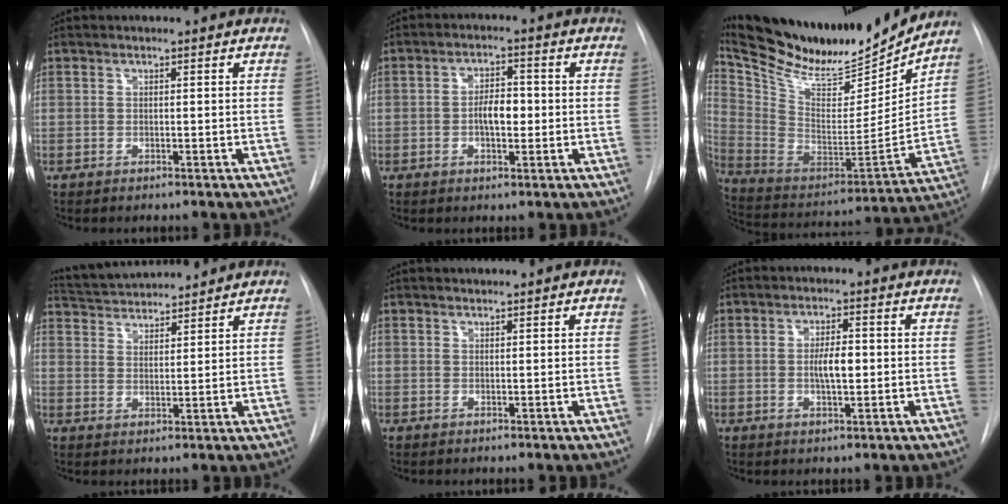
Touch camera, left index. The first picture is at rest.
{"total": 4.5, "force": [-0.6, 2.1, 4.0], "torque": [-0.068, 0.008, -0.009]}
{"total": 23.8, "force": [21.6, 4.6, 8.9], "torque": [-0.169, -0.045, 0.348]}
{"total": 10.0, "force": [9.6, 0.9, 2.4], "torque": [-0.052, 0.026, 0.161]}
{"total": 0.9, "force": [0.9, -0.1, 0.1], "torque": [-0.004, 0.009, 0.020]}
{"total": 4.0, "force": [-0.1, 1.3, 3.8], "torque": [-0.067, 0.001, -0.001]}